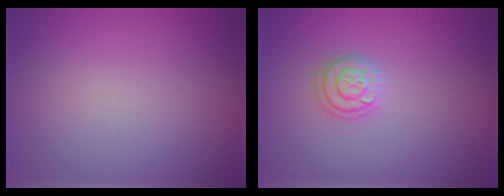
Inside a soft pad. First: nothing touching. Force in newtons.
{"total": 2.1, "press": 2.1, "slide": 0.5}